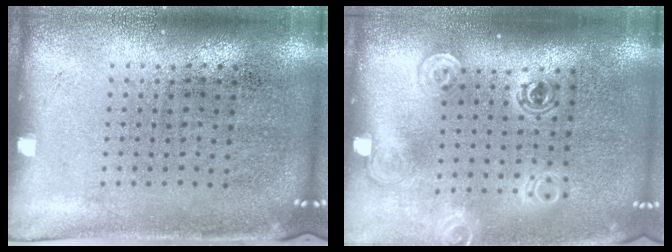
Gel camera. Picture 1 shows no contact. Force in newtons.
{"total": 1.7, "press": 1.4, "slide": 1.0}